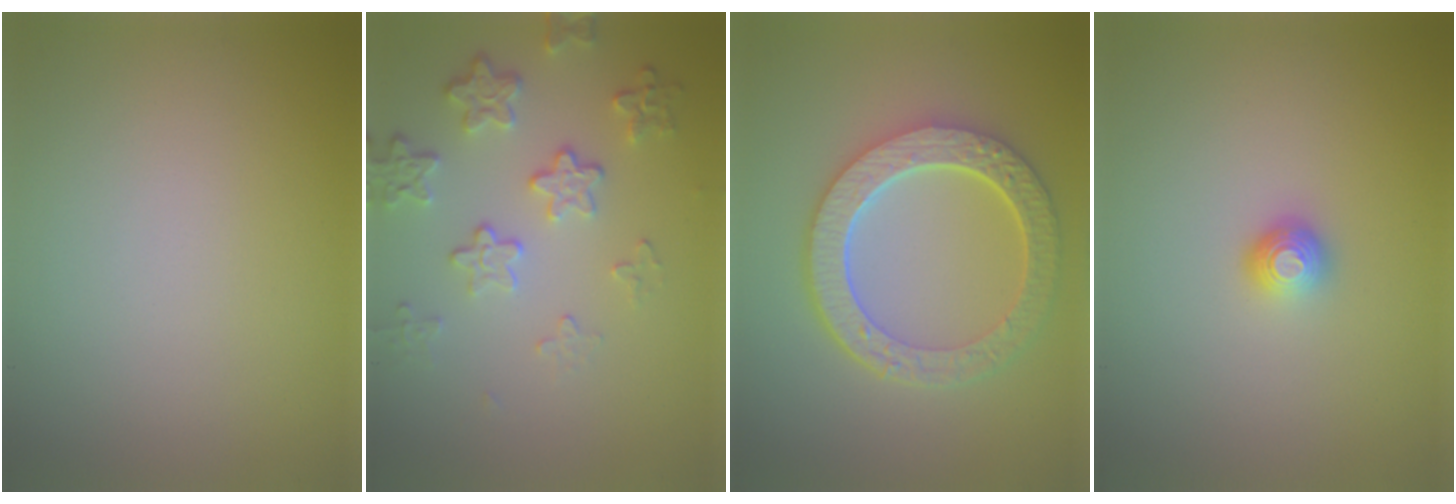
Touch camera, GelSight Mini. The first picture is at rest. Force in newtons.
{"total": 4.2, "press": 3.1, "slide": 2.8}
{"total": 7.0, "press": 5.2, "slide": 4.7}
{"total": 1.5, "press": 1.1, "slide": 1.0}